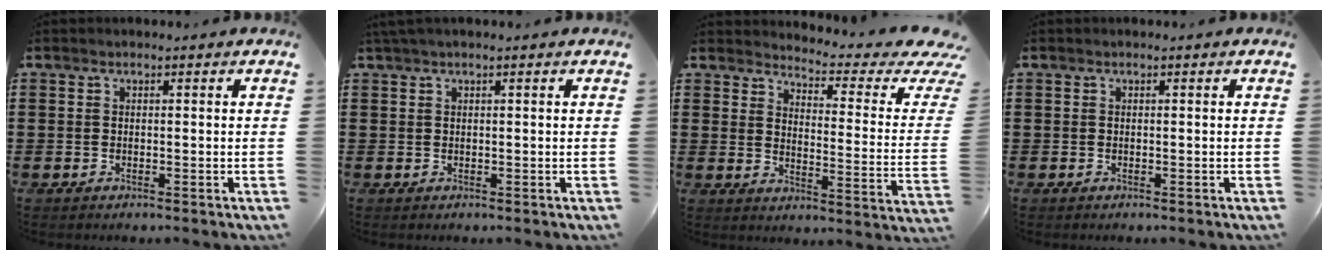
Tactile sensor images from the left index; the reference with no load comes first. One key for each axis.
{"total": 1.0, "fx": 0.5, "fy": -0.1, "fz": 0.8, "tx": -0.015, "ty": 0.000, "tz": 0.009}
{"total": 3.8, "fx": 3.2, "fy": -0.2, "fz": 2.1, "tx": -0.043, "ty": -0.040, "tz": 0.043}
{"total": 0.0}